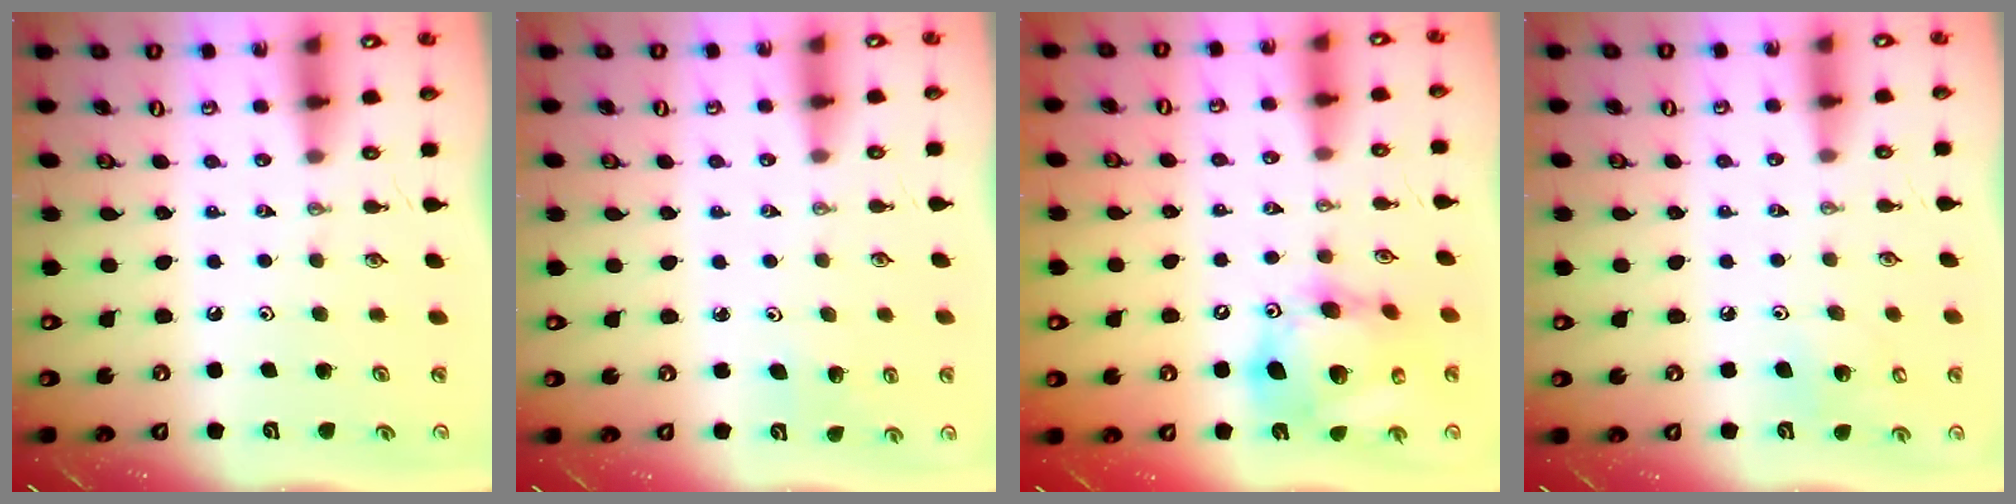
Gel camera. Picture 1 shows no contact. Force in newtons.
{"total": 2.8, "press": 2.6, "slide": 1.2}
{"total": 18.0, "press": 17.7, "slide": 3.1}
{"total": 7.8, "press": 7.8, "slide": 0.8}